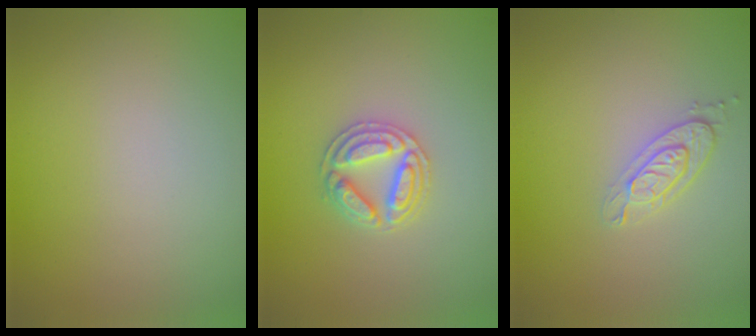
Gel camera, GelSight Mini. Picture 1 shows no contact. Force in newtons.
{"total": 2.9, "press": 2.9, "slide": 0.5}
{"total": 2.1, "press": 1.8, "slide": 1.1}